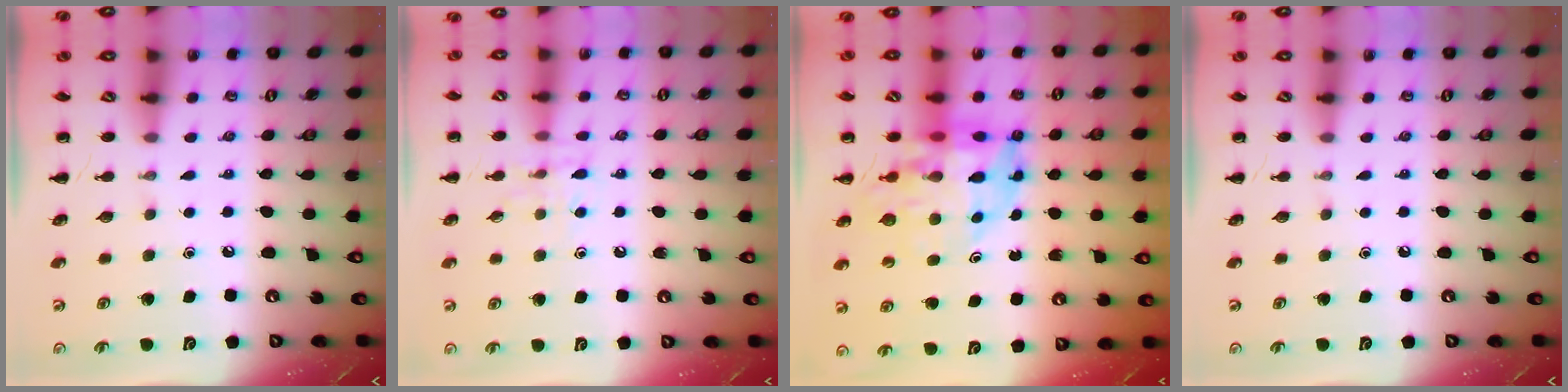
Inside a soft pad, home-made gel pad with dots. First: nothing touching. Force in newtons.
{"total": 6.2, "press": 6.1, "slide": 0.8}
{"total": 12.1, "press": 11.6, "slide": 3.5}
{"total": 0.0}